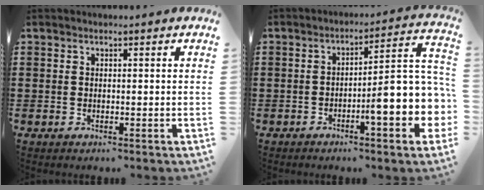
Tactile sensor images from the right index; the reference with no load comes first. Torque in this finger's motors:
{"motor_torque": [2.14, 0.00, 0.85, 0.17]}